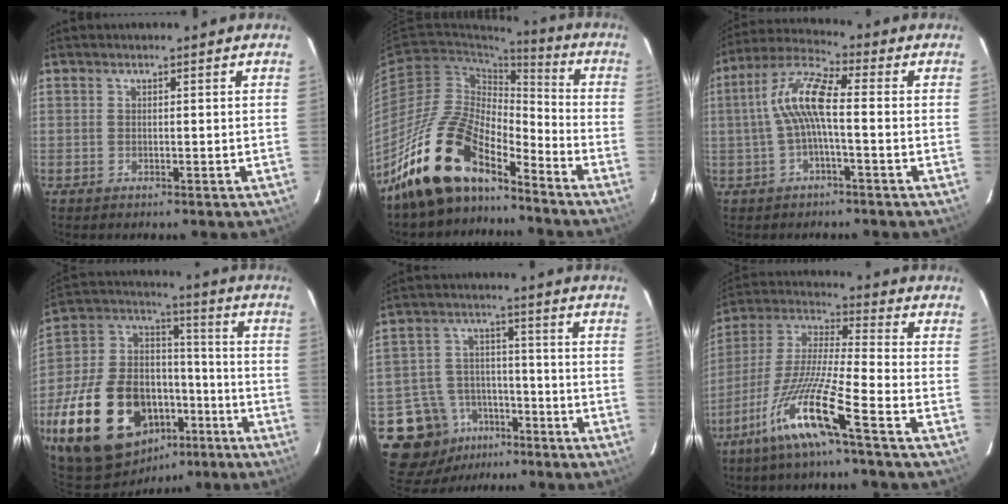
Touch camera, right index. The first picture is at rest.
{"total": 17.0, "force": [-13.4, 6.2, 8.5], "torque": [-0.166, 0.006, -0.255]}
{"total": 9.2, "force": [-0.5, 2.0, 8.9], "torque": [-0.188, 0.017, -0.010]}
{"total": 26.2, "force": [-12.2, 16.8, 15.9], "torque": [-0.349, 0.021, -0.179]}
{"total": 12.0, "force": [-6.9, 9.3, 3.0], "torque": [-0.090, 0.026, -0.094]}
{"total": 13.9, "force": [-8.4, -0.3, 11.0], "torque": [-0.221, -0.016, -0.165]}